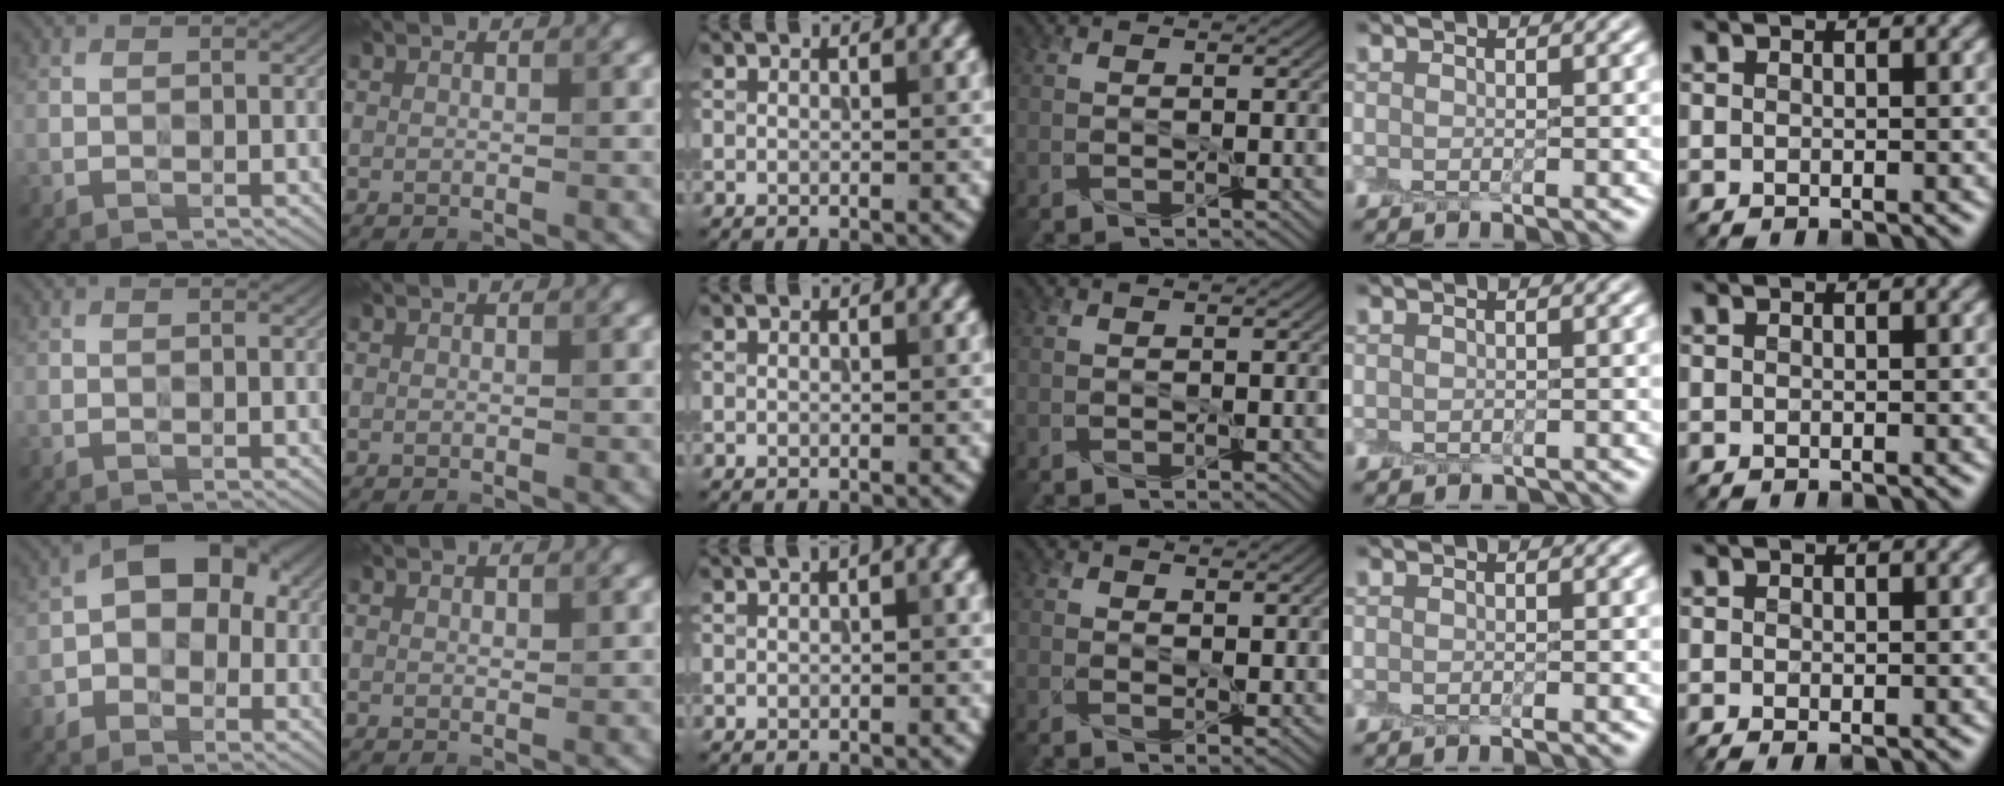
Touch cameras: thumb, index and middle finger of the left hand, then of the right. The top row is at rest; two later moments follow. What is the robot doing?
{"motion": "peel", "object": "cling film"}